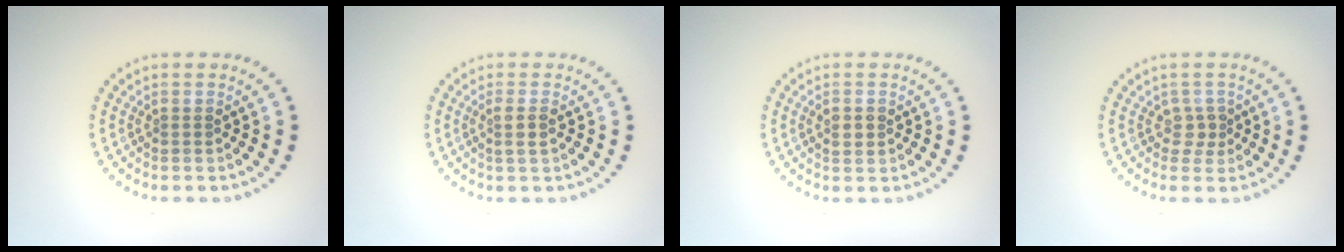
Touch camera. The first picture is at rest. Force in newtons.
{"total": 1.5, "press": 1.3, "slide": 0.8}
{"total": 1.0, "press": 1.0, "slide": 0.0}
{"total": 1.4, "press": 1.0, "slide": 0.9}